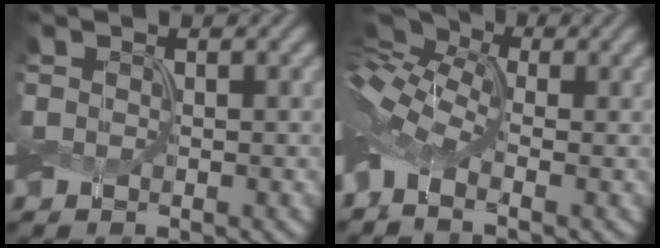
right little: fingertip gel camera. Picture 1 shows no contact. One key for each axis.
{"total": 7.8, "fx": -0.8, "fy": 4.3, "fz": 6.5, "tx": -0.144, "ty": 0.011, "tz": -0.033}